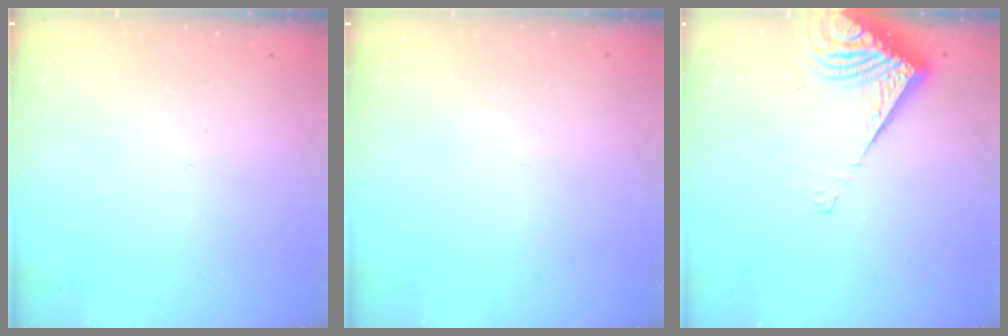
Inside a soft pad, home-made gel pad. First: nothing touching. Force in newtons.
{"total": 0.0}
{"total": 9.3, "press": 9.3, "slide": 1.1}